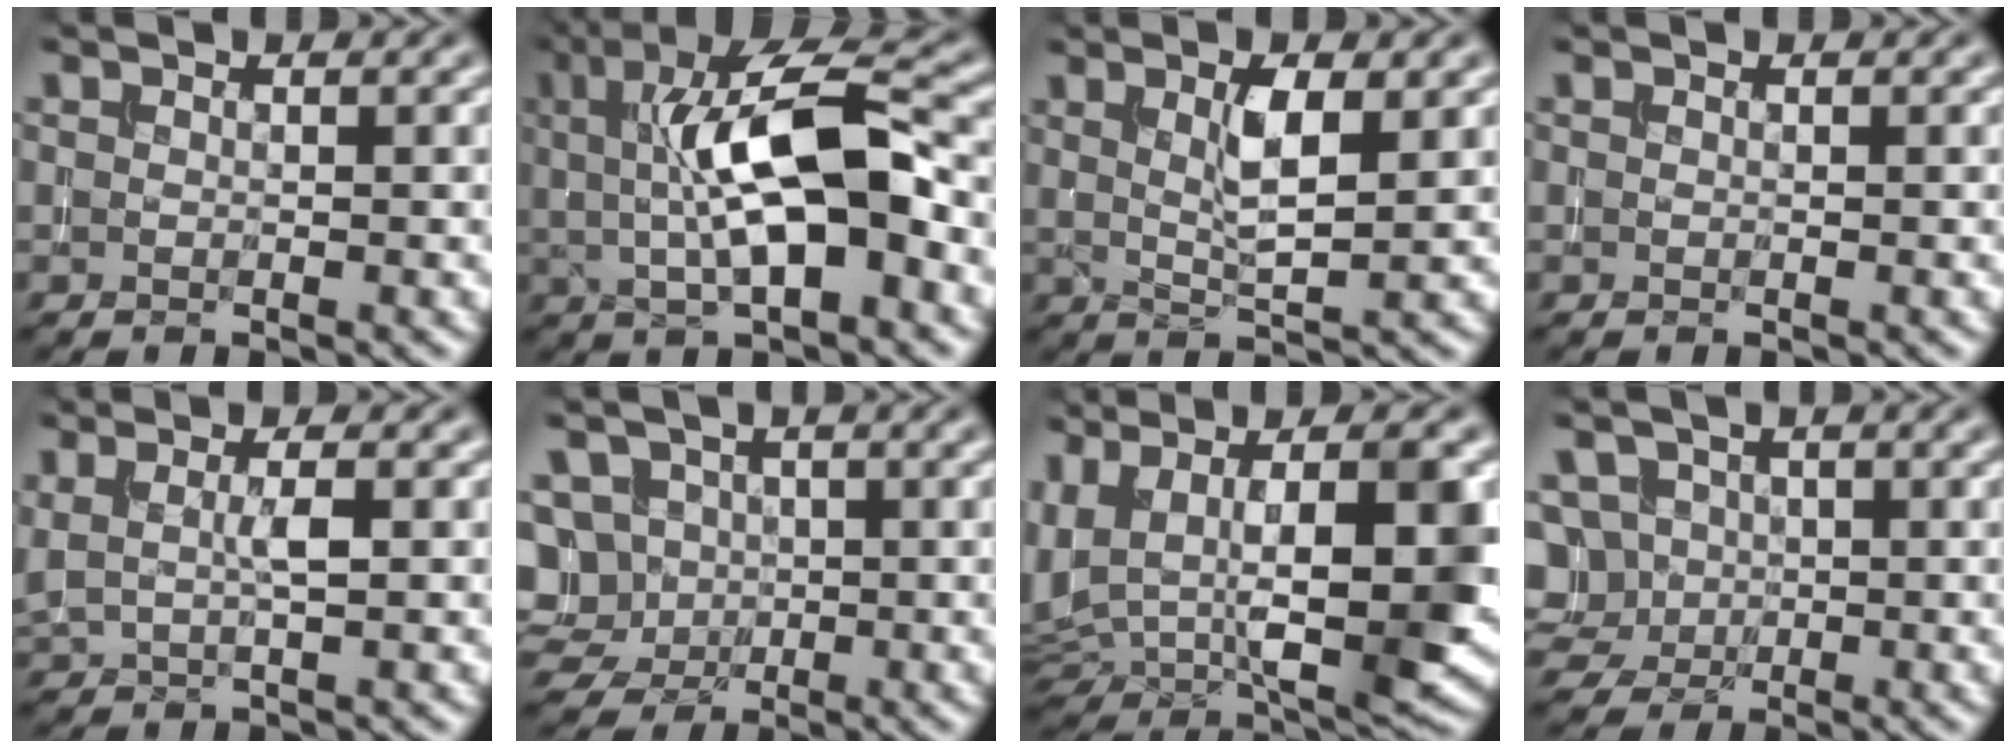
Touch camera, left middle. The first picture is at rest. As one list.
[{"total": 10.1, "force": [0.9, 3.4, 9.4], "torque": [-0.150, 0.015, 0.010]}, {"total": 3.6, "force": [1.2, 0.9, 3.3], "torque": [-0.058, -0.001, 0.022]}, {"total": 0.0}, {"total": 1.9, "force": [0.6, 0.5, 1.8], "torque": [-0.033, 0.002, 0.014]}, {"total": 9.2, "force": [1.2, 8.2, 4.1], "torque": [-0.081, 0.030, -0.011]}, {"total": 11.3, "force": [1.8, 5.1, 10.0], "torque": [-0.184, -0.012, 0.039]}, {"total": 6.5, "force": [1.0, 5.8, 2.7], "torque": [-0.059, 0.034, 0.002]}]